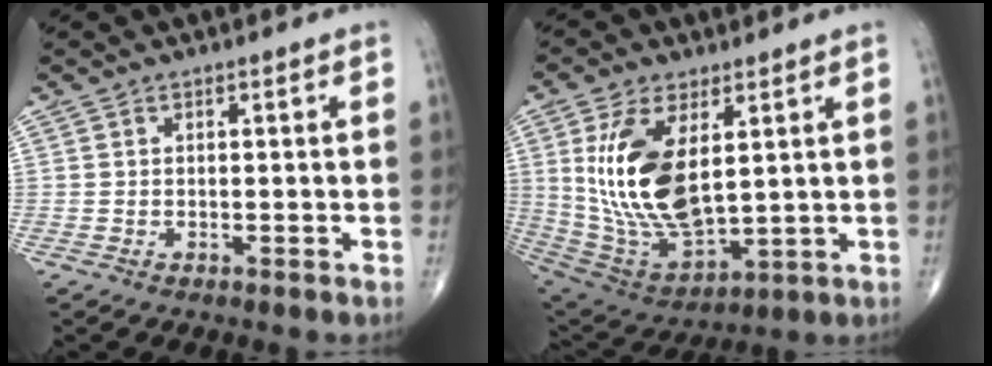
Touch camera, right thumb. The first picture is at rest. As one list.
[{"total": 18.4, "force": [4.0, 9.1, 15.4], "torque": [-0.295, -0.025, 0.093]}]